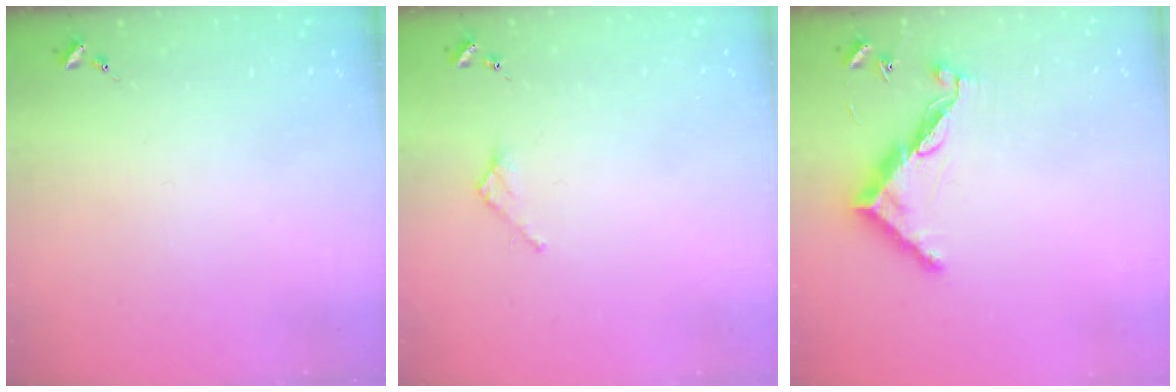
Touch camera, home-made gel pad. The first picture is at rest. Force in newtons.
{"total": 2.7, "press": 2.7, "slide": 0.2}
{"total": 10.9, "press": 10.9, "slide": 0.4}